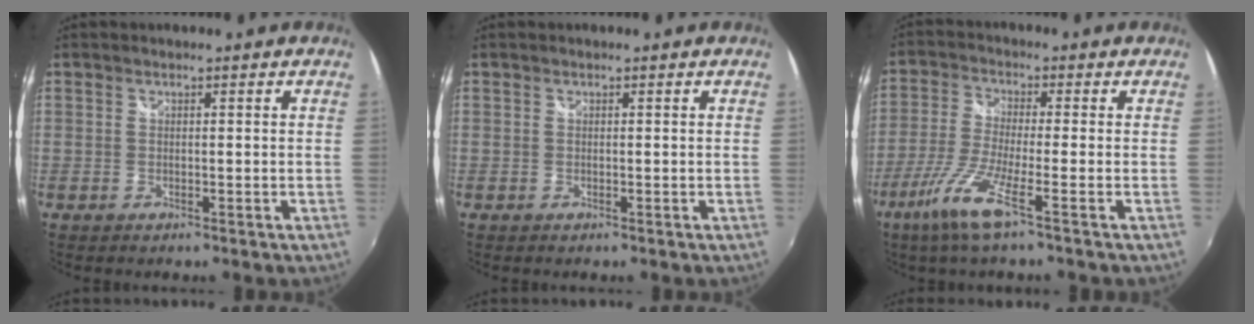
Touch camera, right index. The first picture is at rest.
{"total": 0.0}
{"total": 8.7, "force": [-4.9, -0.1, 7.2], "torque": [-0.171, -0.013, -0.101]}